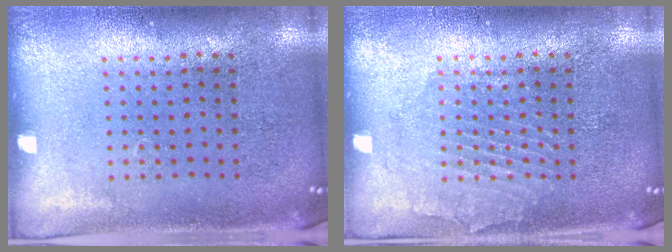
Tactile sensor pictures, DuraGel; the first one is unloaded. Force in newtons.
{"total": 1.4, "press": 1.4, "slide": 0.0}